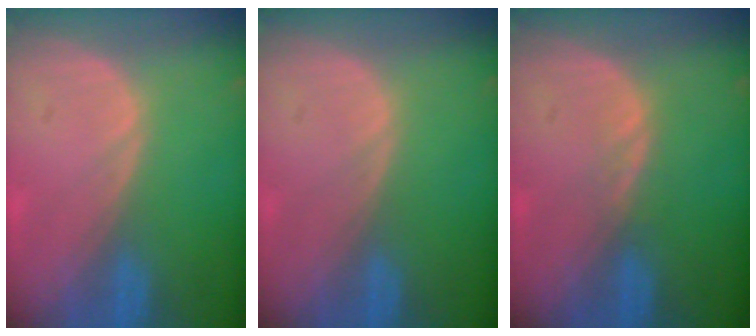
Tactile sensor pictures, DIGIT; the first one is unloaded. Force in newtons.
{"total": 0.0}
{"total": 1.1, "press": 1.0, "slide": 0.2}